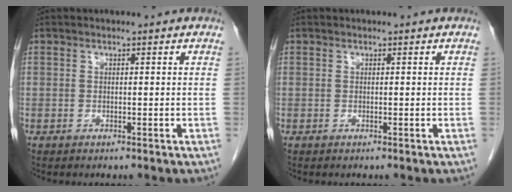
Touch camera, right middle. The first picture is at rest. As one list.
[{"total": 0.0}]